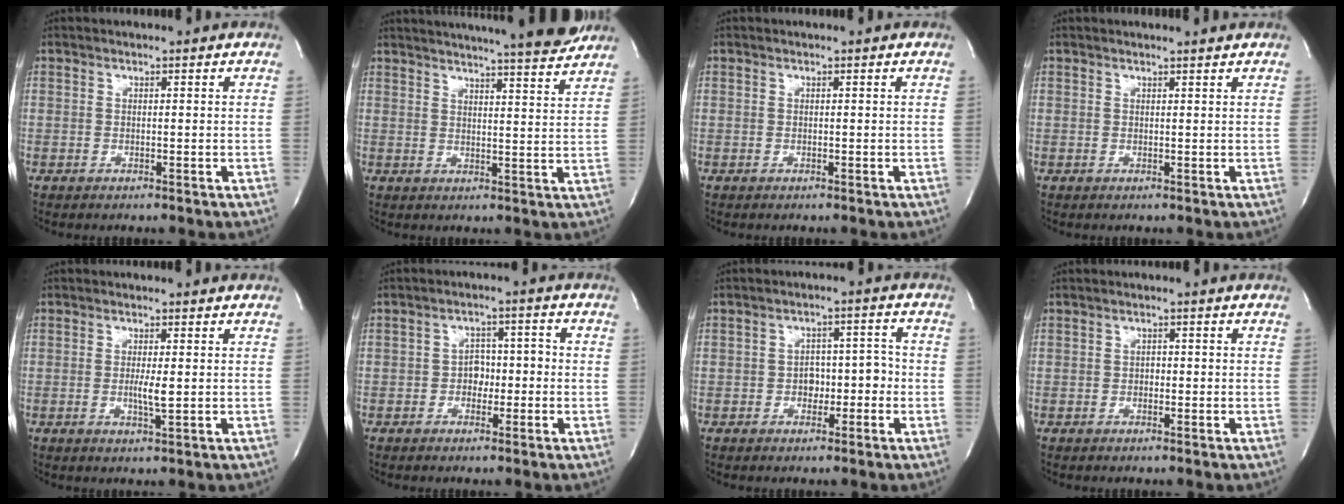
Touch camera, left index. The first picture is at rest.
{"total": 18.1, "force": [16.7, 0.0, 7.1], "torque": [-0.113, -0.034, 0.209]}
{"total": 0.0}
{"total": 1.2, "force": [1.1, -0.3, 0.0], "torque": [-0.010, -0.007, 0.011]}
{"total": 2.5, "force": [-0.4, 0.2, 2.5], "torque": [-0.052, -0.008, -0.007]}
{"total": 3.6, "force": [-1.4, 2.5, 2.1], "torque": [-0.027, 0.013, -0.027]}
{"total": 4.4, "force": [-1.7, 2.8, 2.9], "torque": [-0.037, 0.020, -0.027]}
{"total": 0.9, "force": [-0.5, 0.6, 0.4], "torque": [-0.004, 0.000, -0.012]}